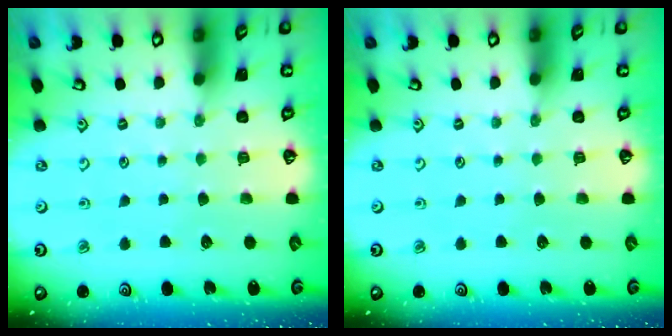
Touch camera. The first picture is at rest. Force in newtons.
{"total": 0.0}